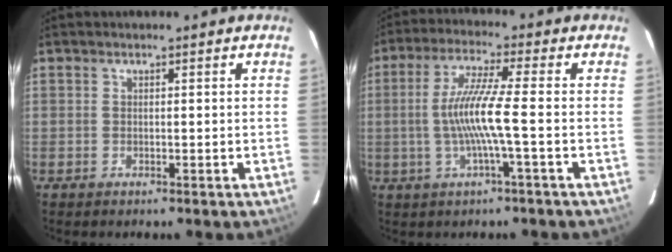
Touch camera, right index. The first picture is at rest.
{"total": 7.6, "force": [-1.1, -0.4, 7.5], "torque": [-0.153, -0.002, -0.020]}